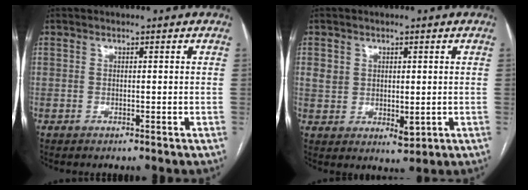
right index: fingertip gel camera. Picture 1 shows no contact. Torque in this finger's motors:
{"motor_torque": [0.49, 0.10, 0.11, 0.04]}